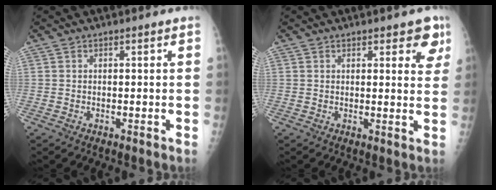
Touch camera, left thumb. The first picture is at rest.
{"total": 5.0, "force": [3.0, 2.2, 3.3], "torque": [-0.004, -0.014, 0.029]}